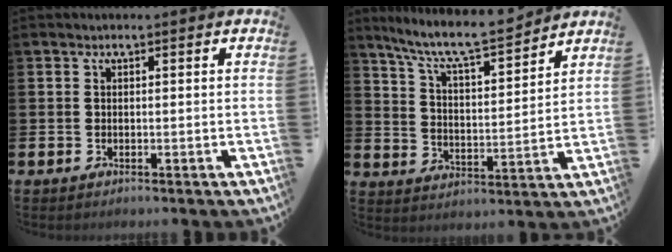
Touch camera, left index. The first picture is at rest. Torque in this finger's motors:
{"motor_torque": [0.75, -0.86, 0.34, 0.13]}